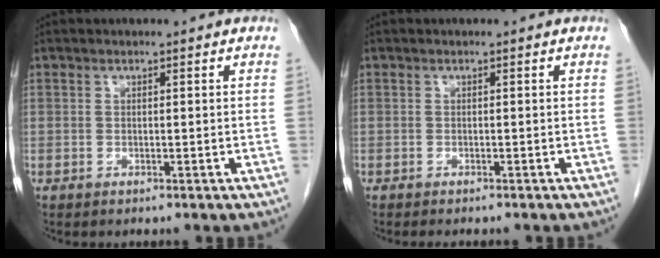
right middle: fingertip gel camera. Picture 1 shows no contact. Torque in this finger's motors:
{"motor_torque": [0.25, -0.04, -0.07, 0.00]}